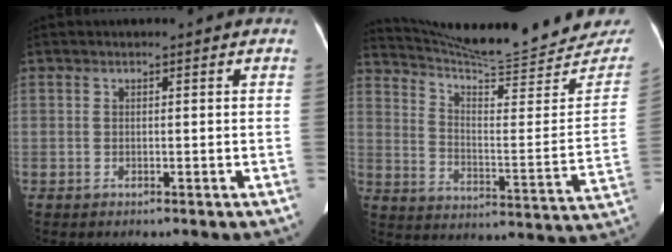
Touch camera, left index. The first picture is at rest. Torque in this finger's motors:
{"motor_torque": [0.17, -0.81, -0.08, 0.00]}